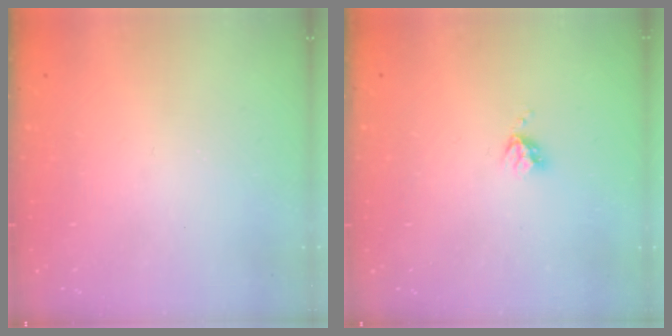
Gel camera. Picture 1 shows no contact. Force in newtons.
{"total": 3.8, "press": 3.8, "slide": 0.5}